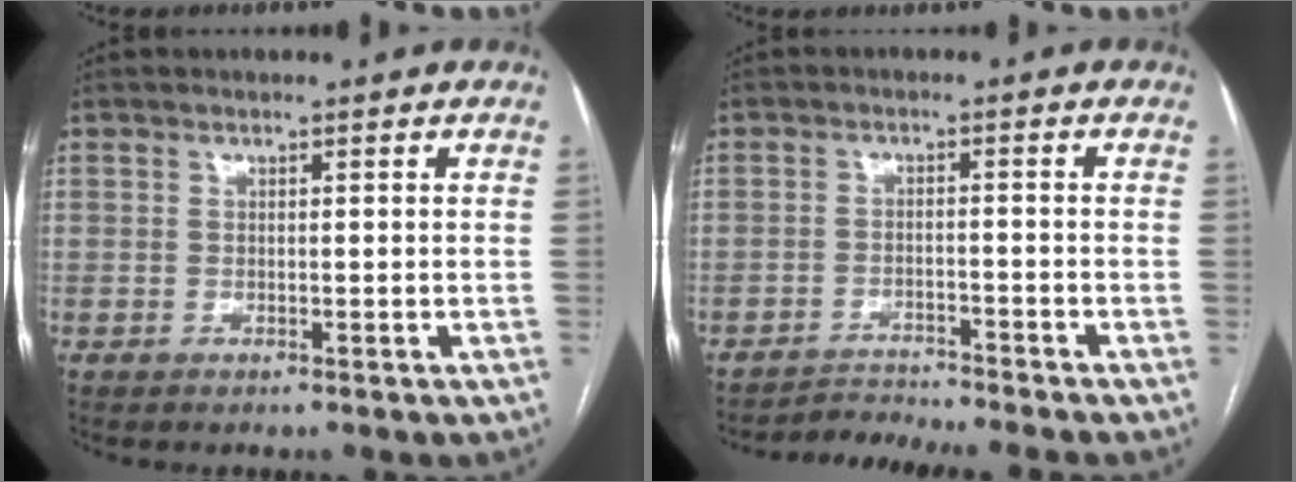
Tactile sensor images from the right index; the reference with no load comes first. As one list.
[{"total": 4.8, "force": [-4.5, -1.6, -0.2], "torque": [0.000, -0.009, -0.075]}]